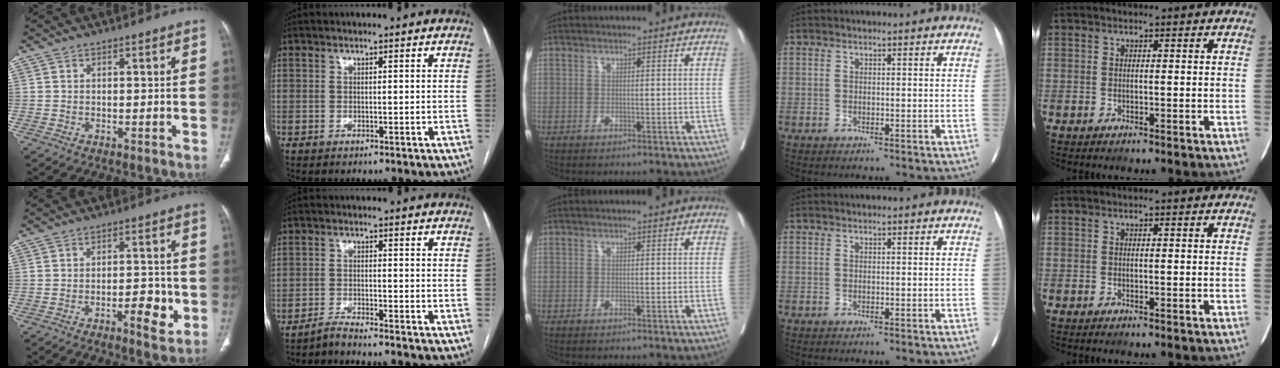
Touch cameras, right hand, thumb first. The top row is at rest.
{"thumb": {"total": 6.1, "force": [-2.1, 2.4, 5.1], "torque": [-0.064, 0.012, -0.029]}, "index": {"total": 3.5, "force": [-3.4, -0.6, 0.9], "torque": [-0.016, -0.010, -0.056]}}